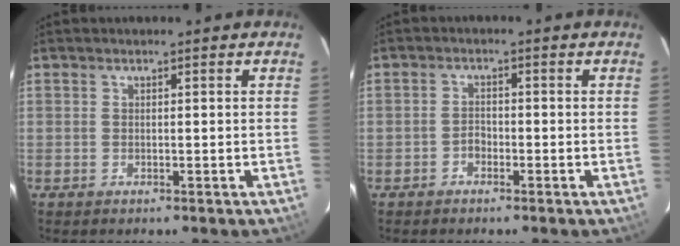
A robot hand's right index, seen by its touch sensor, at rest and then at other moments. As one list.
[{"total": 1.7, "force": [-1.1, 1.1, 0.7], "torque": [-0.012, 0.006, -0.021]}]